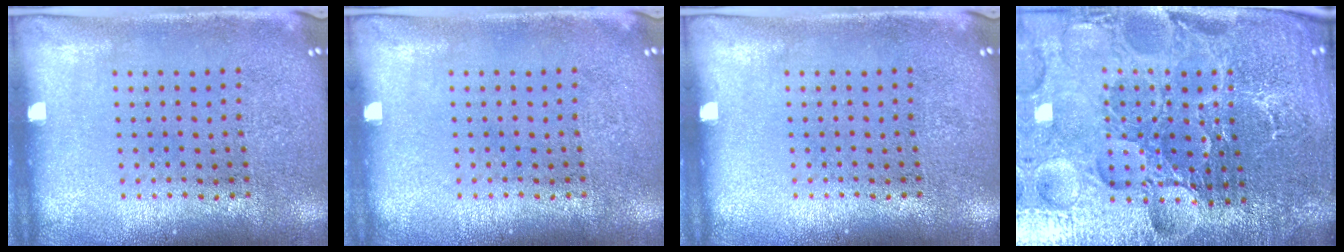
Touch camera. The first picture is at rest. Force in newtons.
{"total": 0.0}
{"total": 0.0}
{"total": 5.7, "press": 5.3, "slide": 2.2}